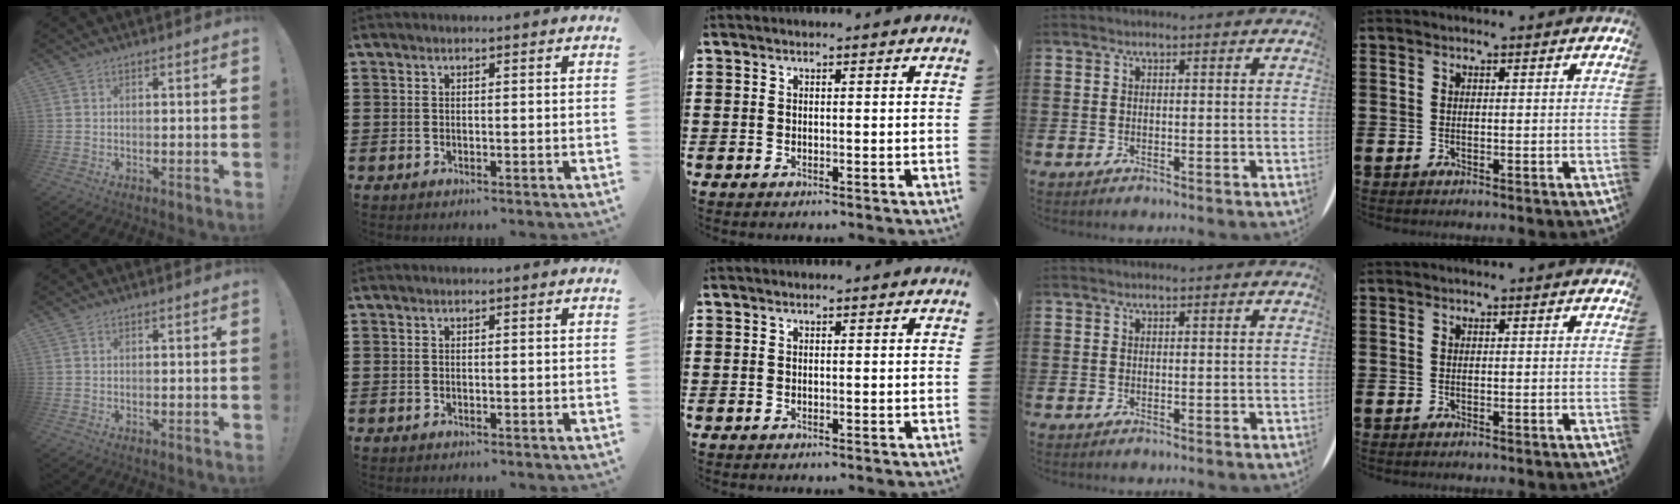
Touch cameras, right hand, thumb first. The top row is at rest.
{}